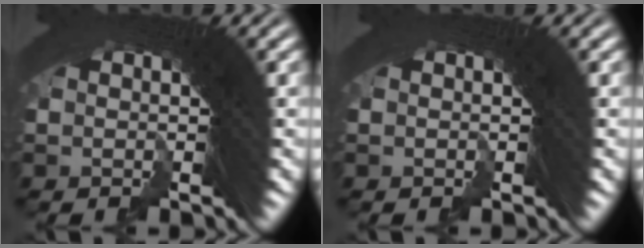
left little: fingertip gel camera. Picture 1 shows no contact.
{"total": 0.0}